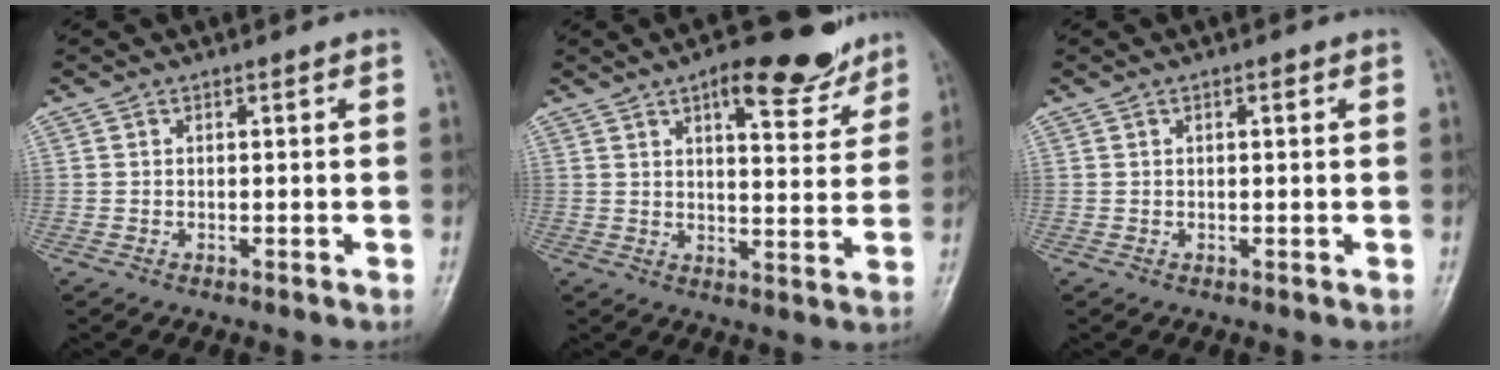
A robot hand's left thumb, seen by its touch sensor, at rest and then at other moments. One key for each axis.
{"total": 12.1, "fx": 7.9, "fy": 4.6, "fz": 8.0, "tx": -0.071, "ty": -0.034, "tz": 0.107}
{"total": 0.9, "fx": 0.4, "fy": 0.3, "fz": 0.8, "tx": -0.012, "ty": 0.002, "tz": 0.004}